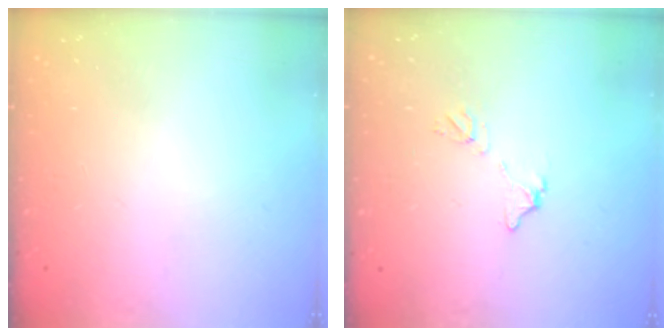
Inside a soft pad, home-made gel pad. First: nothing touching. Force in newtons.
{"total": 6.6, "press": 6.6, "slide": 0.4}